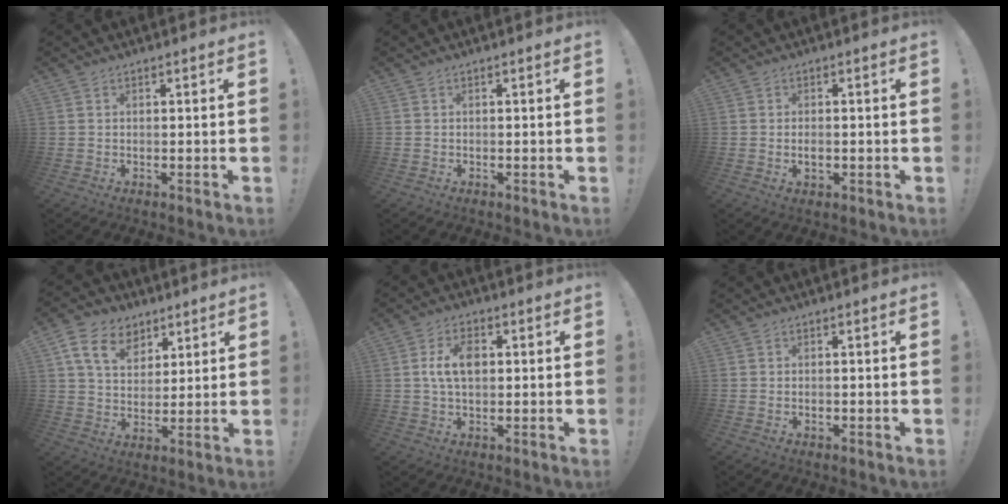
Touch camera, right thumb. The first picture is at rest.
{"total": 0.7, "force": [-0.3, 0.6, -0.1], "torque": [0.001, 0.002, -0.006]}
{"total": 2.1, "force": [-0.4, 1.4, 1.5], "torque": [-0.023, 0.002, -0.006]}
{"total": 12.9, "force": [6.9, 8.9, 6.3], "torque": [-0.101, -0.028, 0.133]}
{"total": 8.0, "force": [1.1, 4.9, 6.2], "torque": [-0.108, 0.009, 0.020]}
{"total": 0.6, "force": [-0.3, 0.5, 0.3], "torque": [0.000, -0.001, -0.005]}